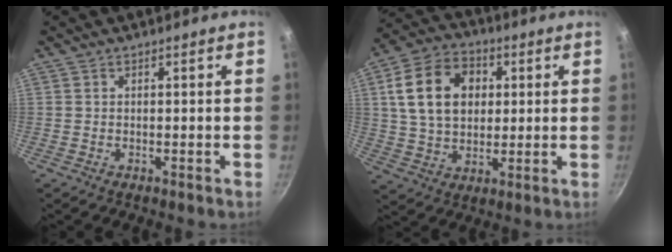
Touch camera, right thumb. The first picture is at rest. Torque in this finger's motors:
{"motor_torque": [-0.12, 0.60, 0.61, -0.24, 0.22]}